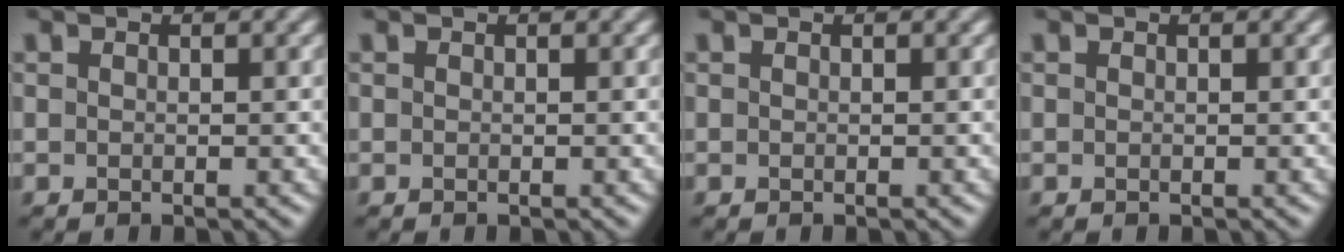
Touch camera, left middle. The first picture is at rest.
{"total": 0.0}
{"total": 0.0}
{"total": 0.0}